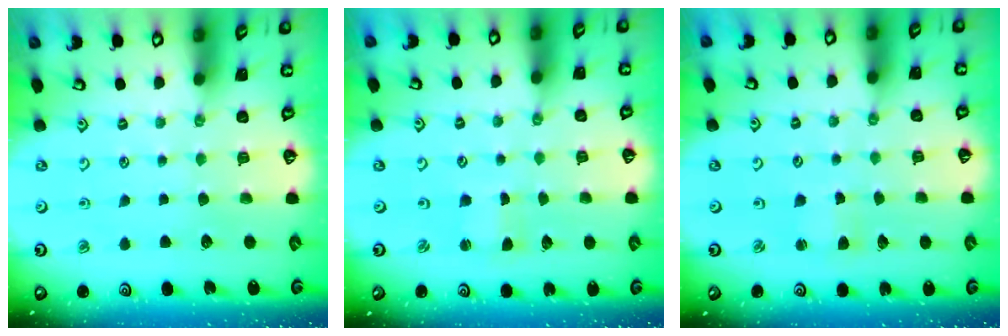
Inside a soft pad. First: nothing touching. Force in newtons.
{"total": 0.9, "press": 0.9, "slide": 0.0}
{"total": 2.5, "press": 2.5, "slide": 0.1}